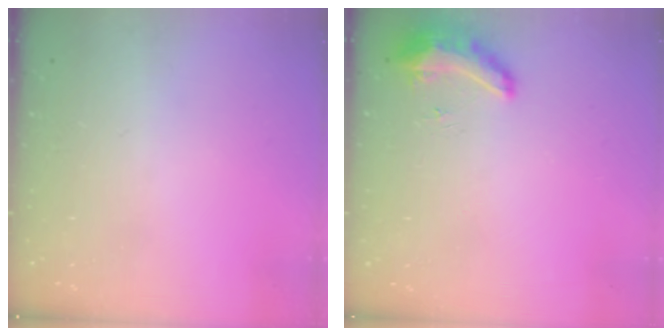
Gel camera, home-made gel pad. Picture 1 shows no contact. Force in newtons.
{"total": 9.2, "press": 8.6, "slide": 3.1}